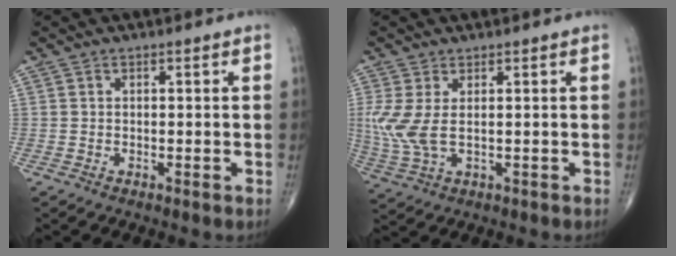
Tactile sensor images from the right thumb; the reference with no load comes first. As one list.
[{"total": 7.2, "force": [0.7, 3.5, 6.3], "torque": [-0.172, -0.004, 0.026]}]